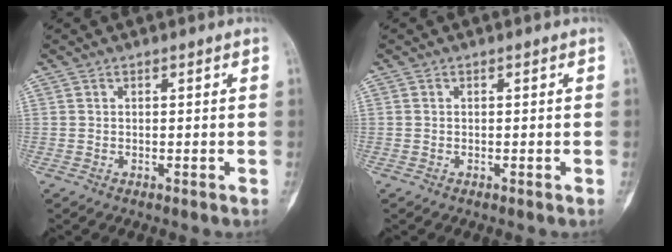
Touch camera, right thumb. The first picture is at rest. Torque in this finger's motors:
{"motor_torque": [0.07, 0.06, 0.14, 0.07, 0.04]}